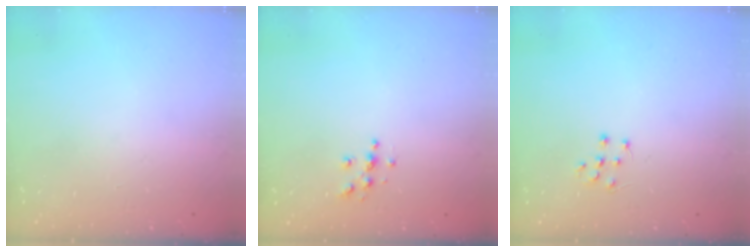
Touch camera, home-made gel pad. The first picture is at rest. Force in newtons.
{"total": 5.0, "press": 5.0, "slide": 0.4}
{"total": 6.1, "press": 6.1, "slide": 0.4}